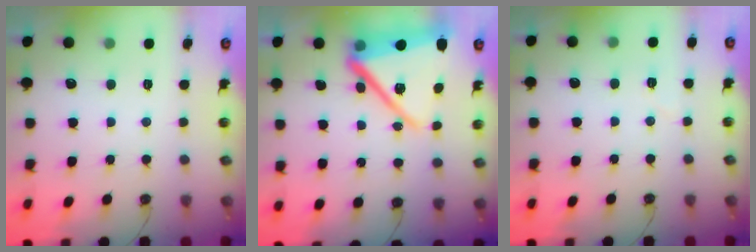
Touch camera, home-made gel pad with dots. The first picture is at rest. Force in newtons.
{"total": 20.8, "press": 20.6, "slide": 2.7}
{"total": 3.8, "press": 3.7, "slide": 0.8}